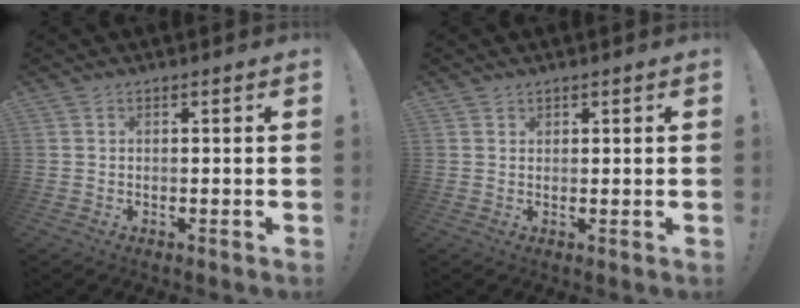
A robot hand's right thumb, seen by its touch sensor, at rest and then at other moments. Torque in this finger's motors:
{"motor_torque": [-0.49, -0.06, -0.01, -0.05, 0.09]}